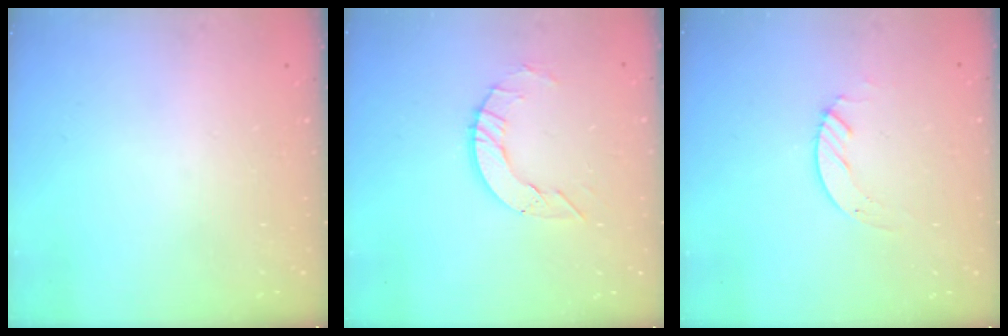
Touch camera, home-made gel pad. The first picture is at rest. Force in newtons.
{"total": 7.1, "press": 7.0, "slide": 0.7}
{"total": 2.4, "press": 2.4, "slide": 0.2}